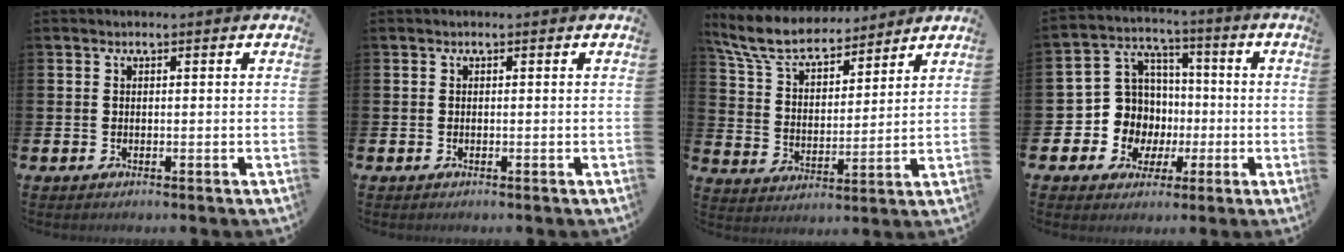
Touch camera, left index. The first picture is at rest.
{"total": 0.0}
{"total": 8.4, "force": [7.6, 2.5, 2.4], "torque": [-0.085, -0.044, 0.138]}
{"total": 8.9, "force": [-1.1, 8.6, 1.9], "torque": [-0.102, -0.002, -0.019]}